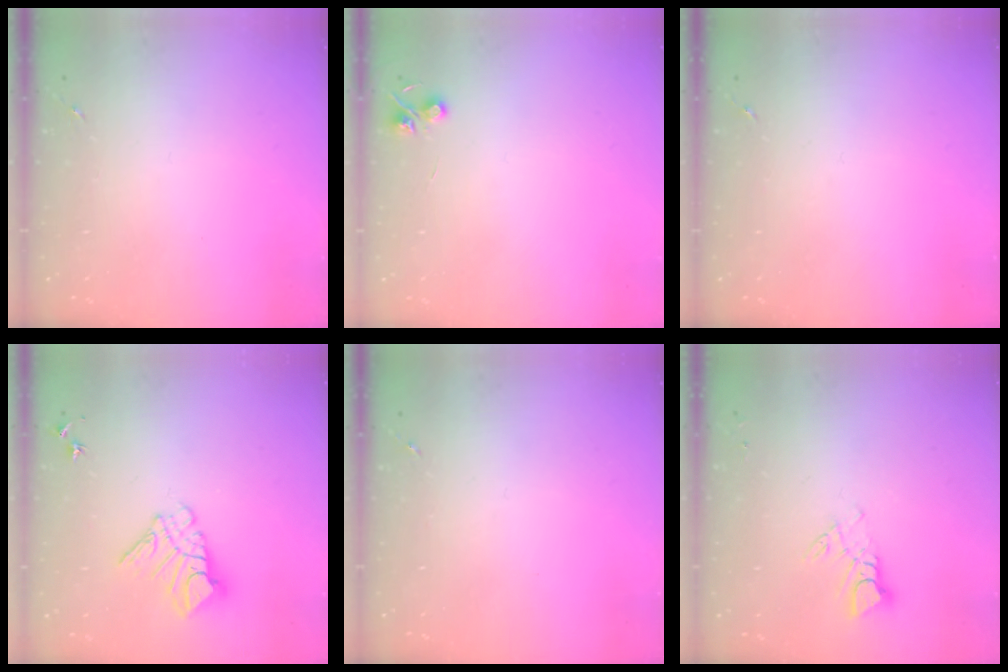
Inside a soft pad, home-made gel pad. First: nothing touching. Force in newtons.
{"total": 4.6, "press": 4.6, "slide": 0.6}
{"total": 0.0}
{"total": 10.6, "press": 10.5, "slide": 1.1}
{"total": 0.0}
{"total": 5.0, "press": 5.0, "slide": 0.3}